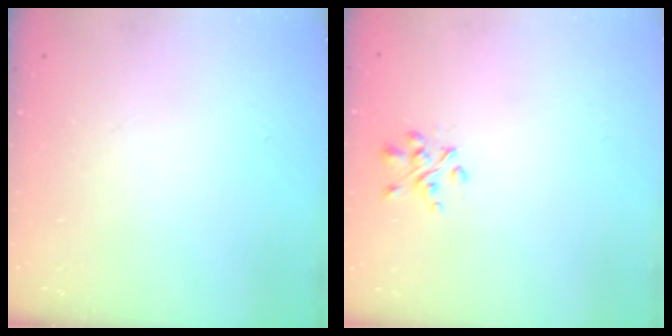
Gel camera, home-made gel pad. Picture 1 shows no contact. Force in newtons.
{"total": 2.9, "press": 2.6, "slide": 1.2}